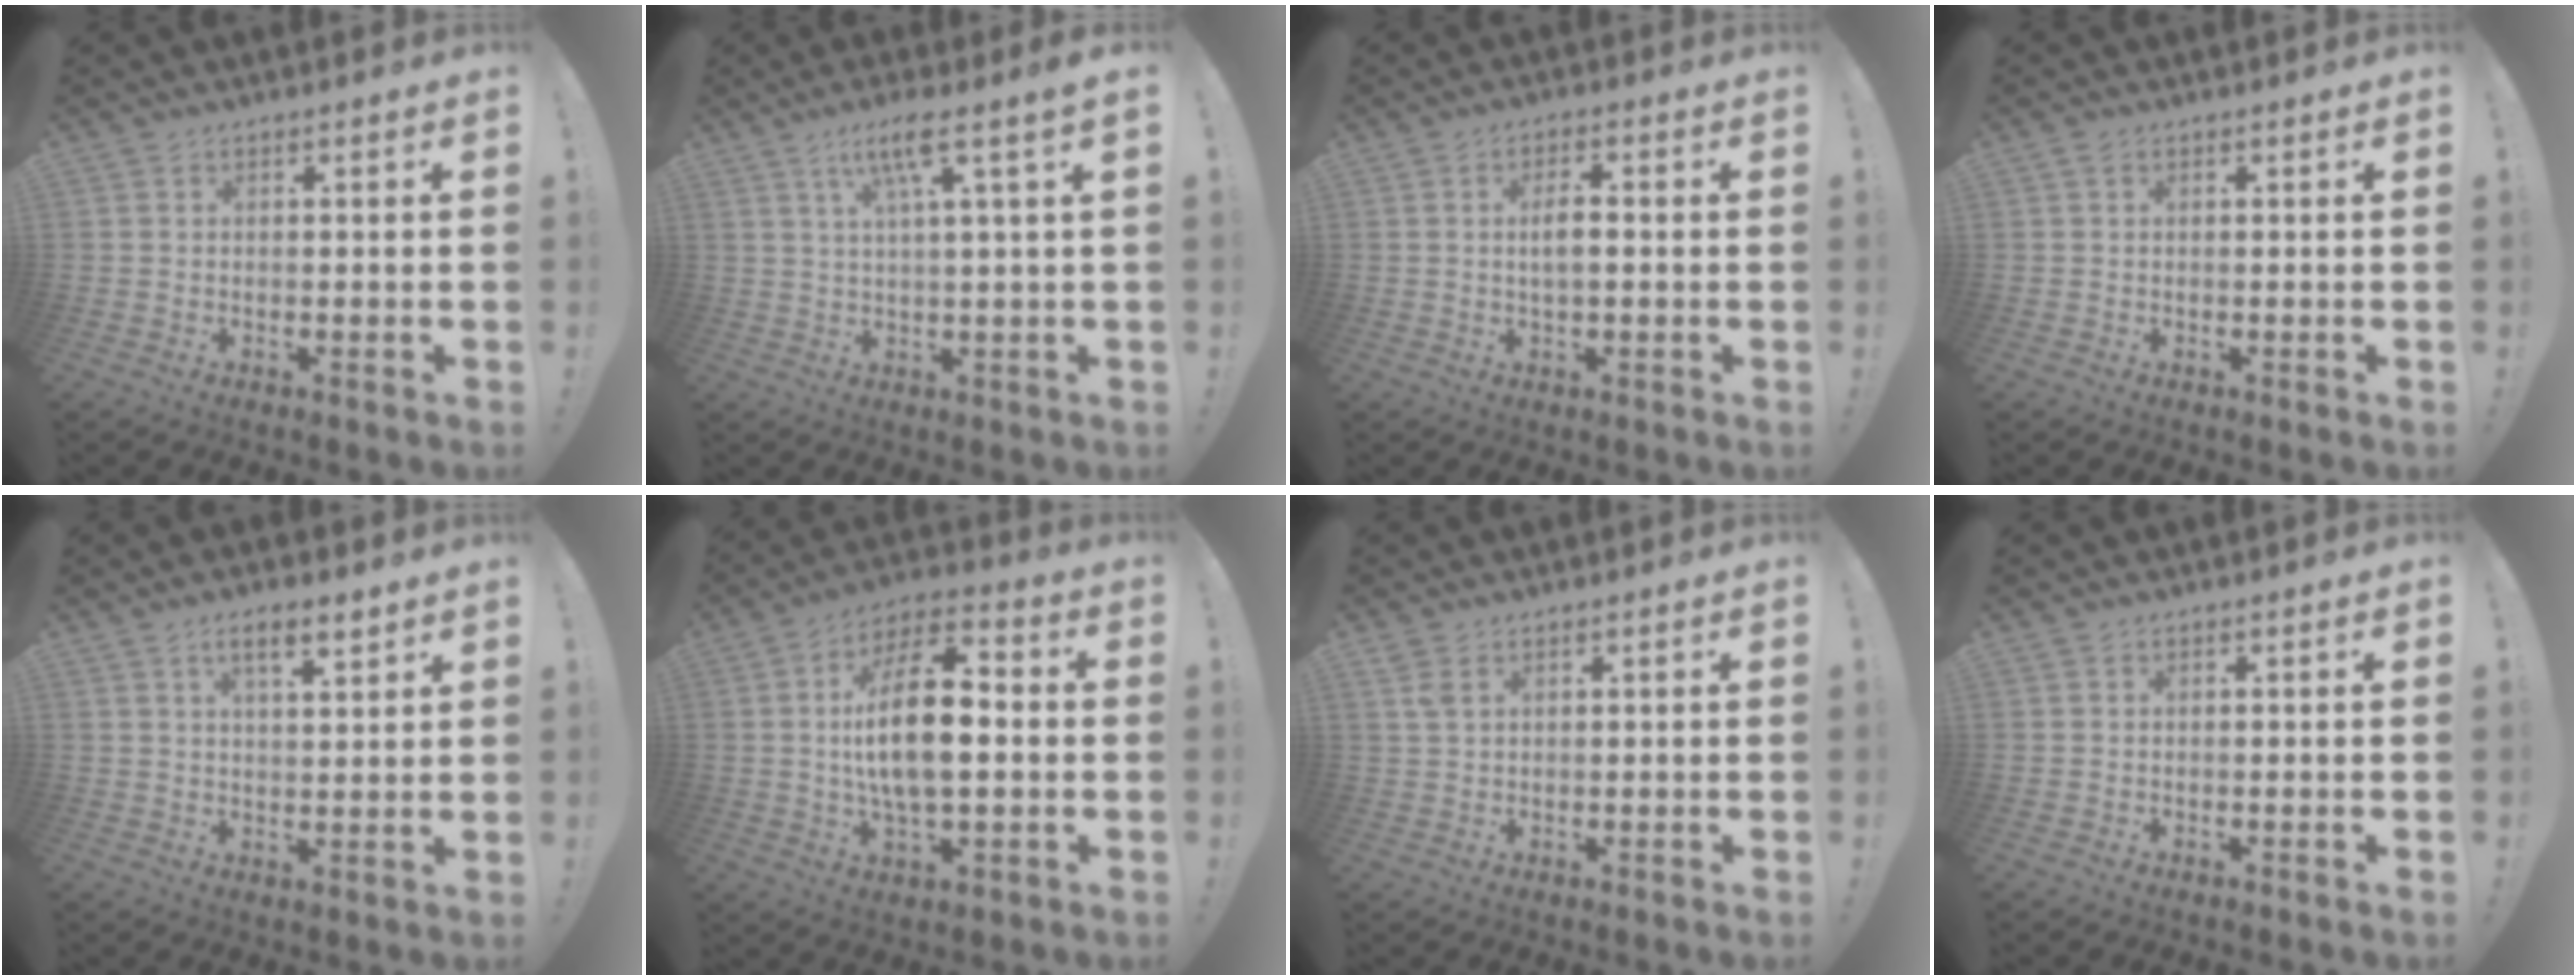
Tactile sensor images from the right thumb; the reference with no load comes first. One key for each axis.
{"total": 8.0, "fx": 3.1, "fy": 0.1, "fz": 7.4, "tx": -0.137, "ty": 0.000, "tz": 0.048}
{"total": 4.5, "fx": -0.1, "fy": 1.8, "fz": 4.1, "tx": -0.069, "ty": 0.007, "tz": -0.006}
{"total": 0.7, "fx": 0.4, "fy": 0.6, "fz": 0.3, "tx": -0.006, "ty": 0.002, "tz": 0.007}
{"total": 5.9, "fx": 3.7, "fy": 1.4, "fz": 4.3, "tx": -0.068, "ty": -0.015, "tz": 0.061}
{"total": 17.2, "fx": 0.1, "fy": 8.0, "fz": 15.3, "tx": -0.276, "ty": 0.009, "tz": -0.007}
{"total": 2.5, "fx": 1.4, "fy": 1.0, "fz": 1.8, "tx": -0.037, "ty": 0.000, "tz": 0.026}
{"total": 0.0}